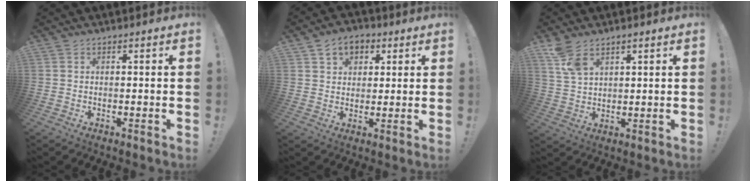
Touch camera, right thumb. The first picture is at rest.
{"total": 7.3, "force": [3.4, 5.6, 3.3], "torque": [-0.047, -0.008, 0.063]}
{"total": 7.0, "force": [4.4, 3.2, 4.3], "torque": [-0.081, -0.021, 0.083]}